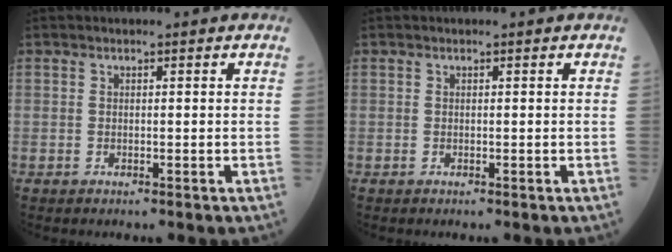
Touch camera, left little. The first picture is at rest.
{"total": 0.0}